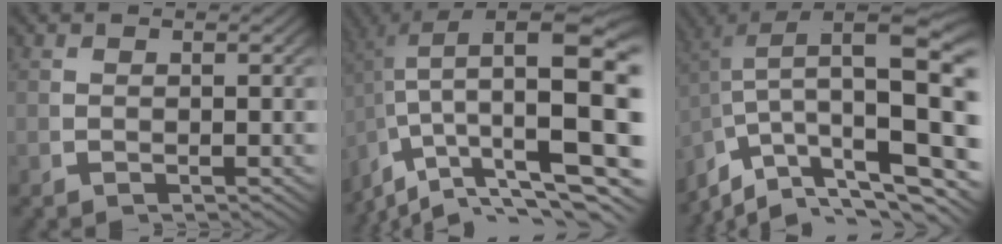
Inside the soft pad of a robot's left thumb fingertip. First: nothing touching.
{"total": 13.7, "force": [-2.3, 6.9, 11.6], "torque": [-0.197, -0.045, -0.012]}
{"total": 14.3, "force": [-1.9, 7.6, 12.0], "torque": [-0.208, -0.045, -0.011]}